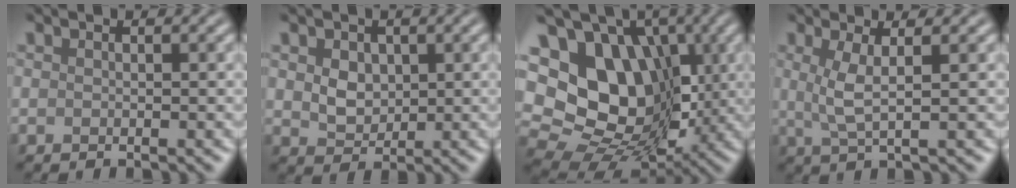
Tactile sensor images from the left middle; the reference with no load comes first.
{"total": 2.8, "force": [0.8, 2.2, 1.6], "torque": [-0.032, 0.000, 0.009]}
{"total": 17.5, "force": [3.9, 13.5, 10.4], "torque": [-0.199, 0.047, 0.065]}
{"total": 2.8, "force": [0.7, 0.7, 2.7], "torque": [-0.056, -0.003, 0.014]}